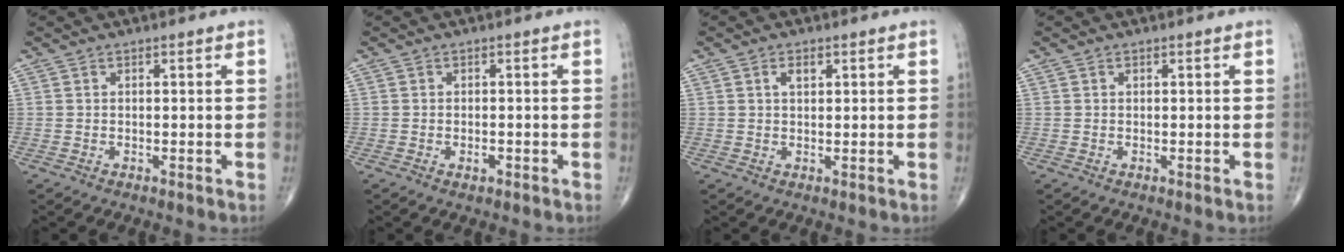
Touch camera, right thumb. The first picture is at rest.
{"total": 1.2, "force": [-0.5, 0.7, 0.9], "torque": [-0.014, 0.002, -0.009]}
{"total": 2.0, "force": [0.9, 1.1, 1.5], "torque": [-0.023, -0.002, 0.014]}
{"total": 0.0}